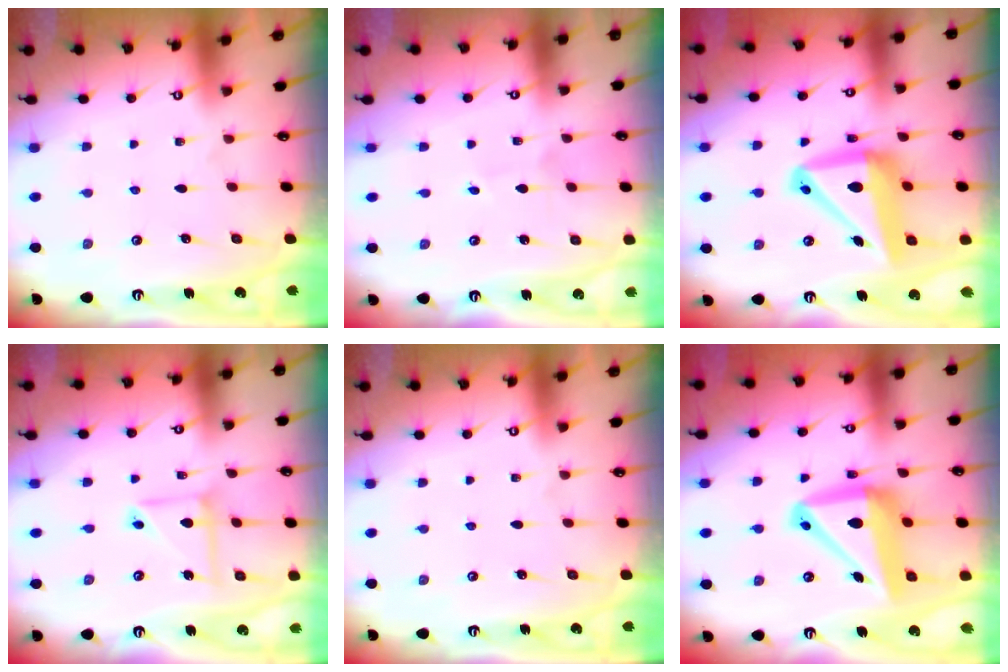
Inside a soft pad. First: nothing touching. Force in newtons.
{"total": 0.5, "press": 0.5, "slide": 0.0}
{"total": 15.0, "press": 14.7, "slide": 2.6}
{"total": 8.3, "press": 8.3, "slide": 0.7}
{"total": 0.0}
{"total": 15.0, "press": 14.7, "slide": 2.6}